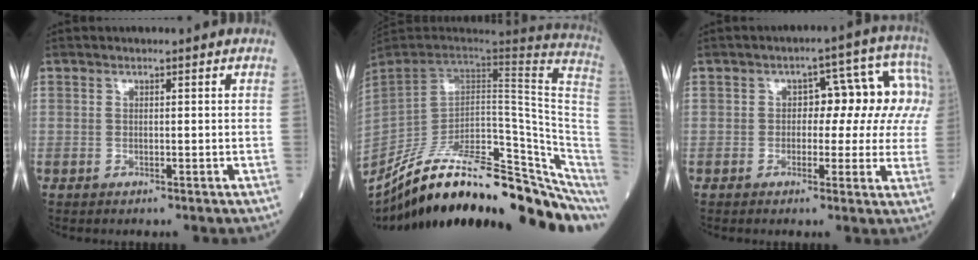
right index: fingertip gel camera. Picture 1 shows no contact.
{"total": 30.9, "force": [-22.7, 6.1, 20.0], "torque": [-0.234, -0.012, -0.335]}
{"total": 10.5, "force": [1.3, 5.1, 9.0], "torque": [-0.092, 0.048, 0.013]}